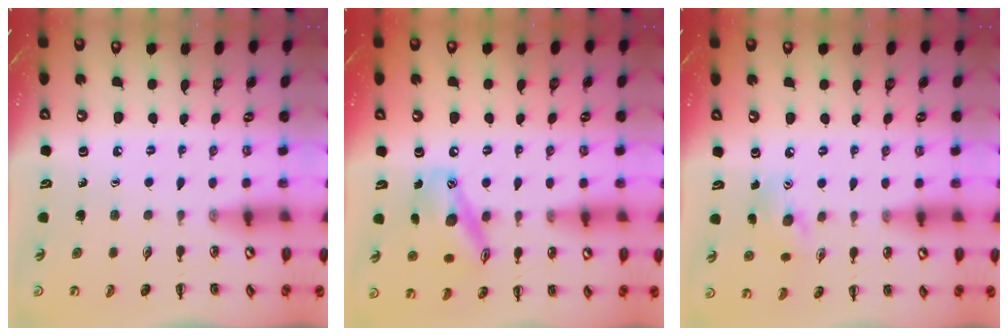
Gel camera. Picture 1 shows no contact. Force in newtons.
{"total": 14.0, "press": 13.7, "slide": 3.0}
{"total": 8.3, "press": 8.3, "slide": 0.7}